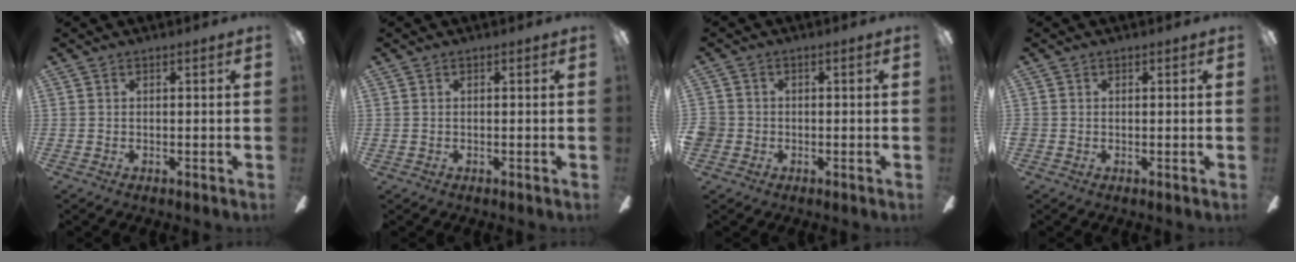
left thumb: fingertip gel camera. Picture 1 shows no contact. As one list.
[{"total": 0.0}, {"total": 2.8, "force": [-0.8, 2.6, 0.6], "torque": [-0.011, 0.007, -0.014]}, {"total": 0.7, "force": [0.2, 0.7, -0.1], "torque": [0.001, 0.002, 0.003]}]